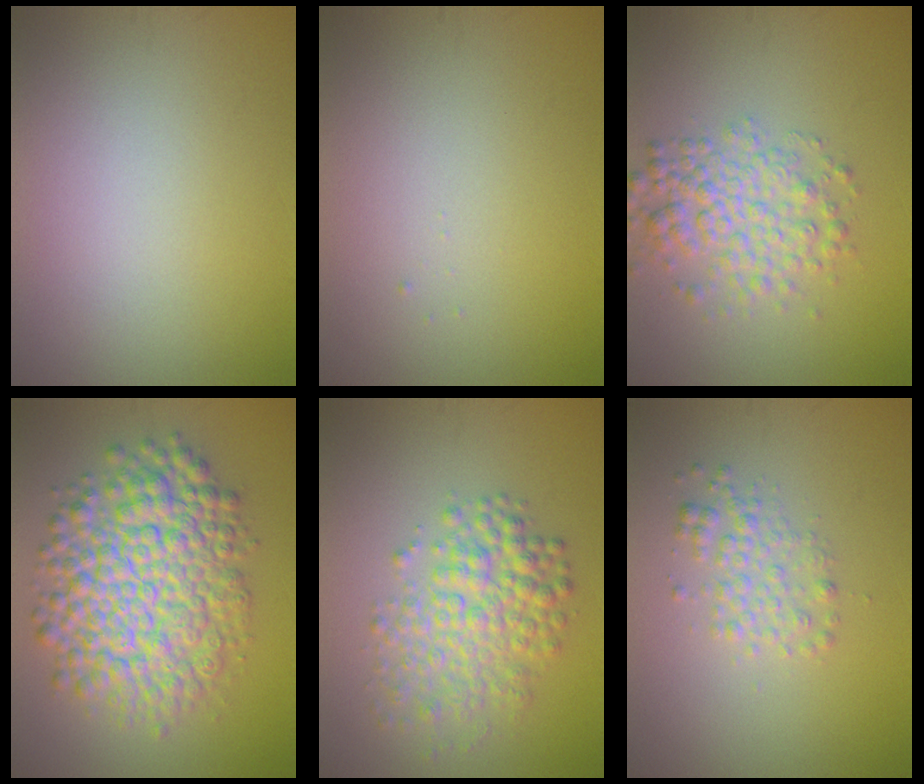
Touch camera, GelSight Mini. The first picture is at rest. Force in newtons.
{"total": 0.0}
{"total": 4.3, "press": 4.3, "slide": 0.1}
{"total": 9.8, "press": 9.8, "slide": 0.2}
{"total": 5.0, "press": 5.0, "slide": 0.1}
{"total": 2.2, "press": 2.2, "slide": 0.0}